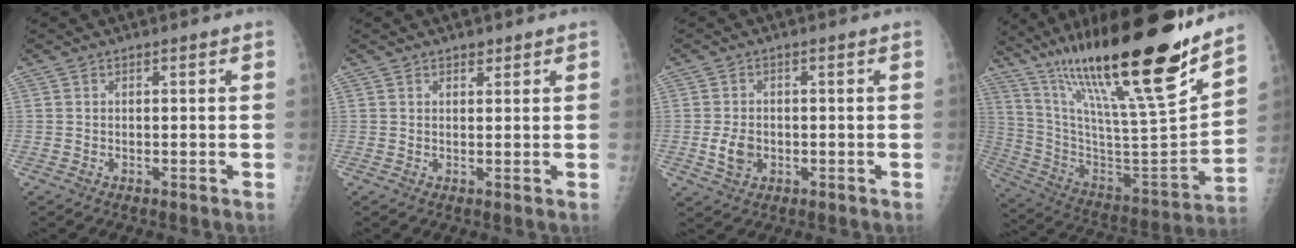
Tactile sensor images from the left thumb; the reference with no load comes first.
{"total": 1.6, "force": [1.2, 0.9, 0.5], "torque": [0.004, -0.007, 0.015]}
{"total": 4.2, "force": [-0.7, 3.1, 2.7], "torque": [-0.043, -0.002, -0.007]}
{"total": 32.1, "force": [22.9, 4.4, 22.0], "torque": [-0.348, -0.088, 0.384]}